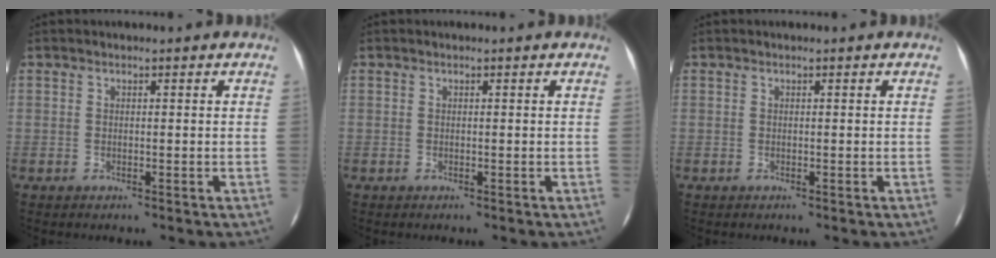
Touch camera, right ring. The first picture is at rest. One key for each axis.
{"total": 0.0}
{"total": 0.0}